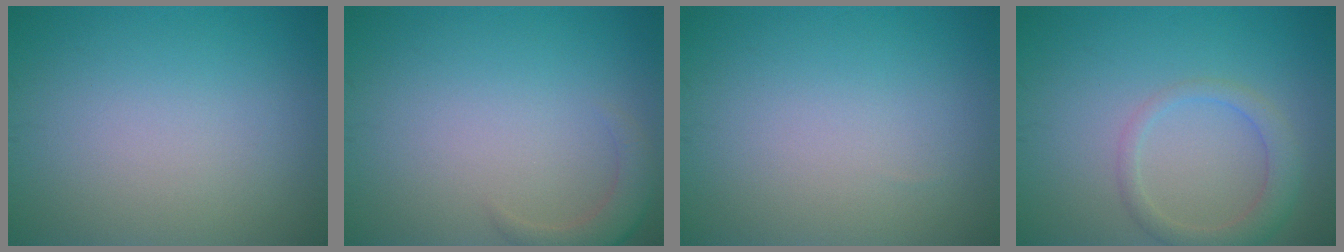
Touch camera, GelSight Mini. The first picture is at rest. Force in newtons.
{"total": 2.3, "press": 2.3, "slide": 0.4}
{"total": 0.0}
{"total": 2.6, "press": 2.6, "slide": 0.1}